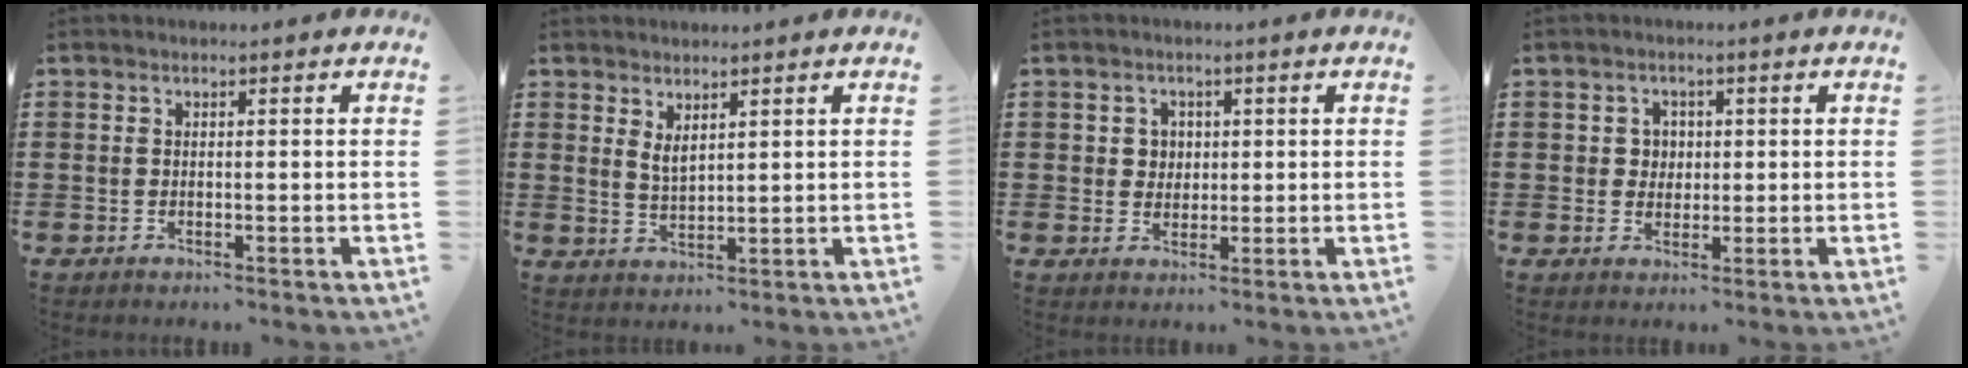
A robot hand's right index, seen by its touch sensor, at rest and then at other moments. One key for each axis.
{"total": 2.4, "fx": 1.7, "fy": 0.9, "fz": 1.5, "tx": -0.031, "ty": 0.003, "tz": 0.032}
{"total": 2.5, "fx": 0.6, "fy": 2.3, "fz": 0.8, "tx": -0.024, "ty": 0.011, "tz": 0.009}
{"total": 2.6, "fx": 0.3, "fy": 2.4, "fz": 0.9, "tx": -0.027, "ty": 0.010, "tz": 0.002}